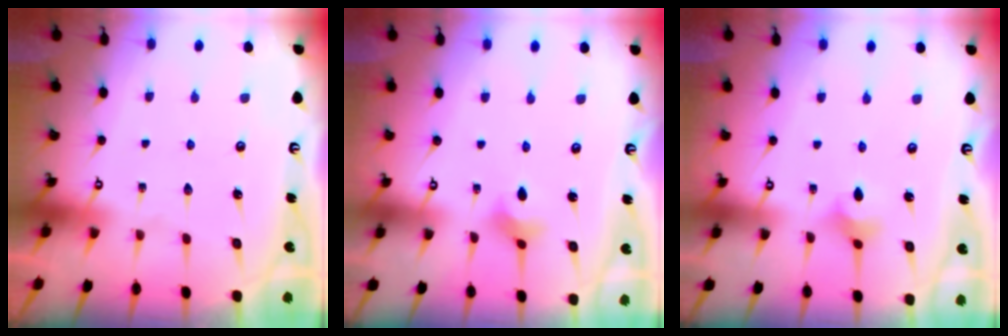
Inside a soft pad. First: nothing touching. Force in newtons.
{"total": 2.7, "press": 2.6, "slide": 0.5}
{"total": 3.6, "press": 3.5, "slide": 0.7}